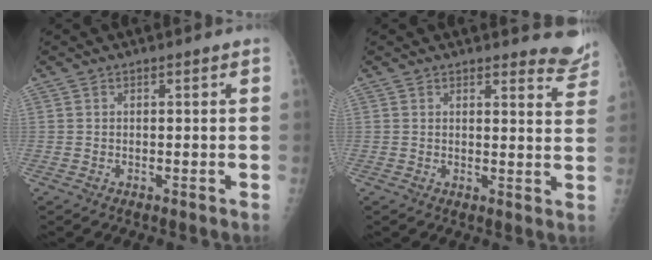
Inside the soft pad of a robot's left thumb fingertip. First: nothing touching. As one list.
[{"total": 6.0, "force": [5.8, 1.4, 0.5], "torque": [0.023, -0.047, 0.046]}]